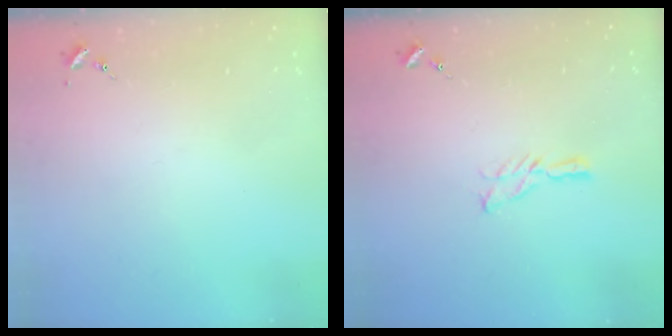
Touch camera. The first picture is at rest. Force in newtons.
{"total": 5.8, "press": 5.8, "slide": 0.5}